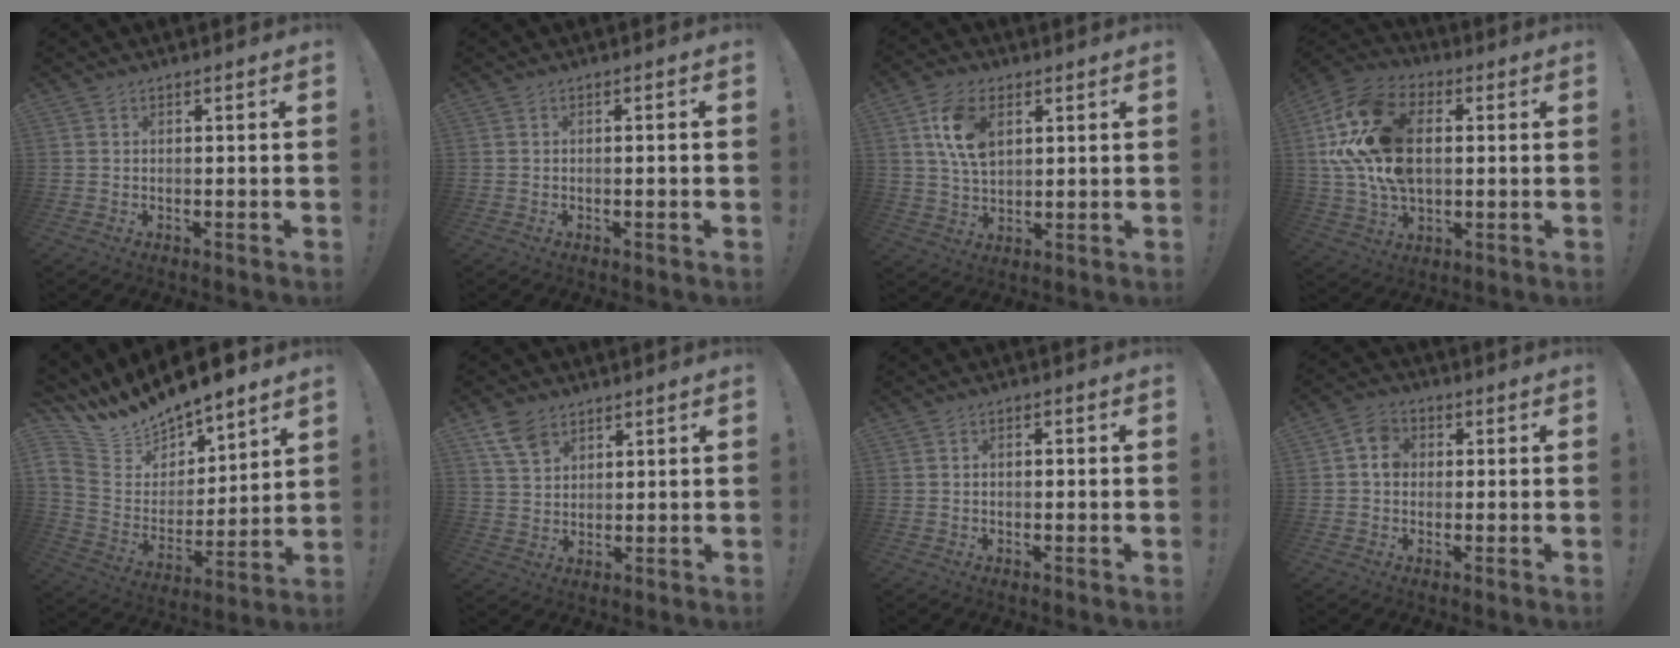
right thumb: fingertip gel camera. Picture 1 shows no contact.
{"total": 1.2, "force": [-0.7, -0.1, 1.0], "torque": [-0.025, 0.004, -0.011]}
{"total": 9.5, "force": [3.5, 6.0, 6.5], "torque": [-0.121, -0.004, 0.064]}
{"total": 23.2, "force": [3.5, 15.7, 16.8], "torque": [-0.313, 0.006, 0.070]}
{"total": 11.9, "force": [11.2, 3.6, 2.0], "torque": [-0.073, -0.098, 0.206]}
{"total": 7.6, "force": [4.8, 4.9, 3.3], "torque": [-0.057, -0.020, 0.096]}
{"total": 1.7, "force": [-1.0, 0.9, 1.0], "torque": [-0.024, 0.009, -0.018]}
{"total": 6.4, "force": [0.9, 5.3, 3.5], "torque": [-0.050, 0.011, 0.018]}